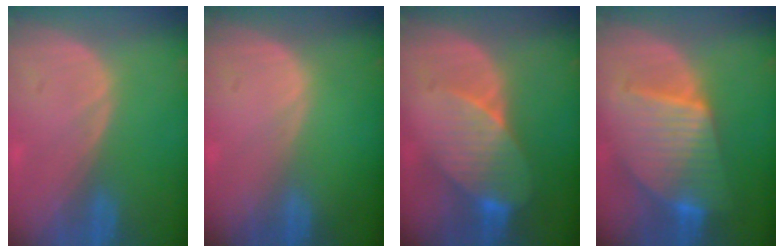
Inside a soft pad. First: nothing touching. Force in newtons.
{"total": 0.0}
{"total": 8.4, "press": 7.5, "slide": 3.8}
{"total": 10.1, "press": 10.0, "slide": 0.7}